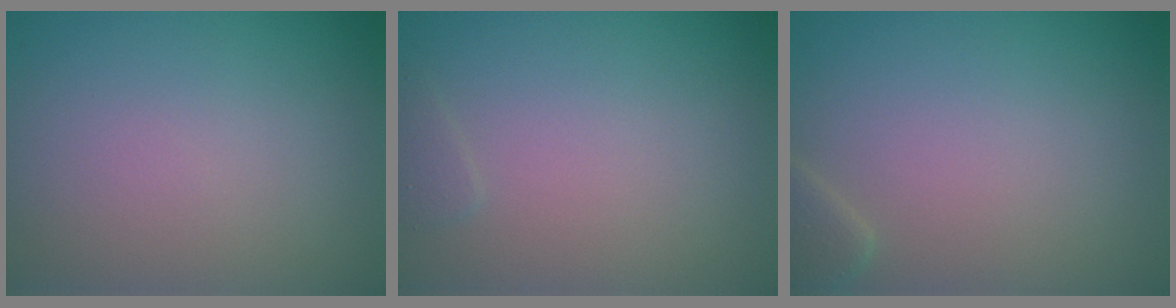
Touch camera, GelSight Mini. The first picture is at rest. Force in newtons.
{"total": 0.7, "press": 0.7, "slide": 0.1}
{"total": 1.7, "press": 1.7, "slide": 0.2}